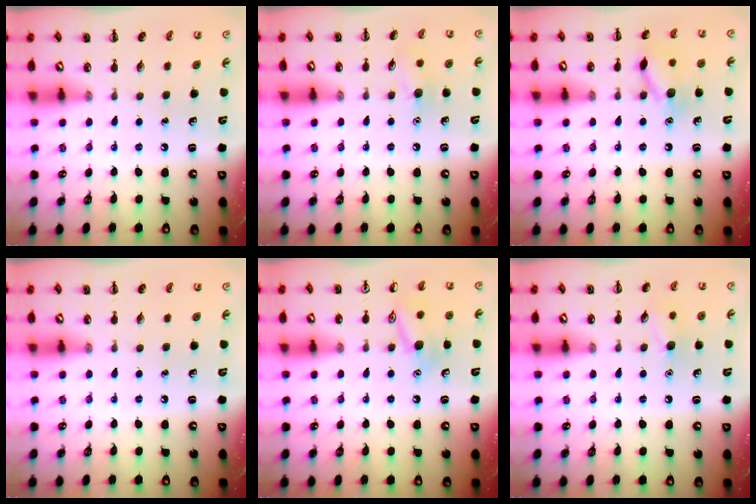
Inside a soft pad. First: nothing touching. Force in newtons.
{"total": 7.5, "press": 7.3, "slide": 1.6}
{"total": 11.2, "press": 11.2, "slide": 0.6}
{"total": 0.0}
{"total": 10.9, "press": 10.9, "slide": 0.7}
{"total": 7.8, "press": 7.6, "slide": 1.7}